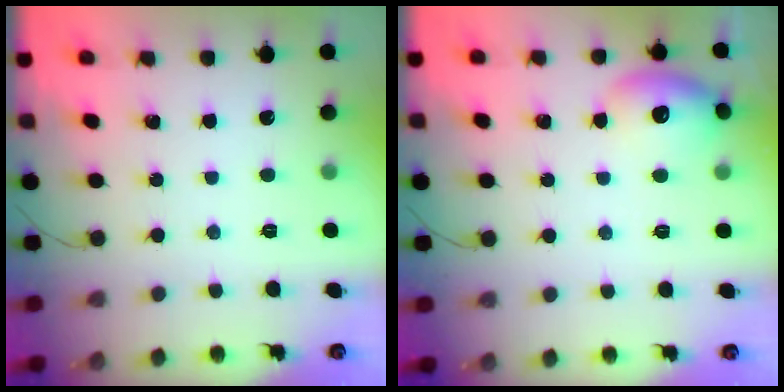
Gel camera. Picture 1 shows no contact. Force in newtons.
{"total": 10.6, "press": 10.5, "slide": 1.3}